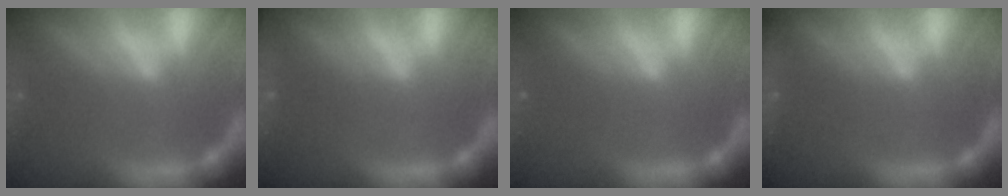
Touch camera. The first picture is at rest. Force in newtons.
{"total": 5.0}
{"total": 0.0}
{"total": 2.4}